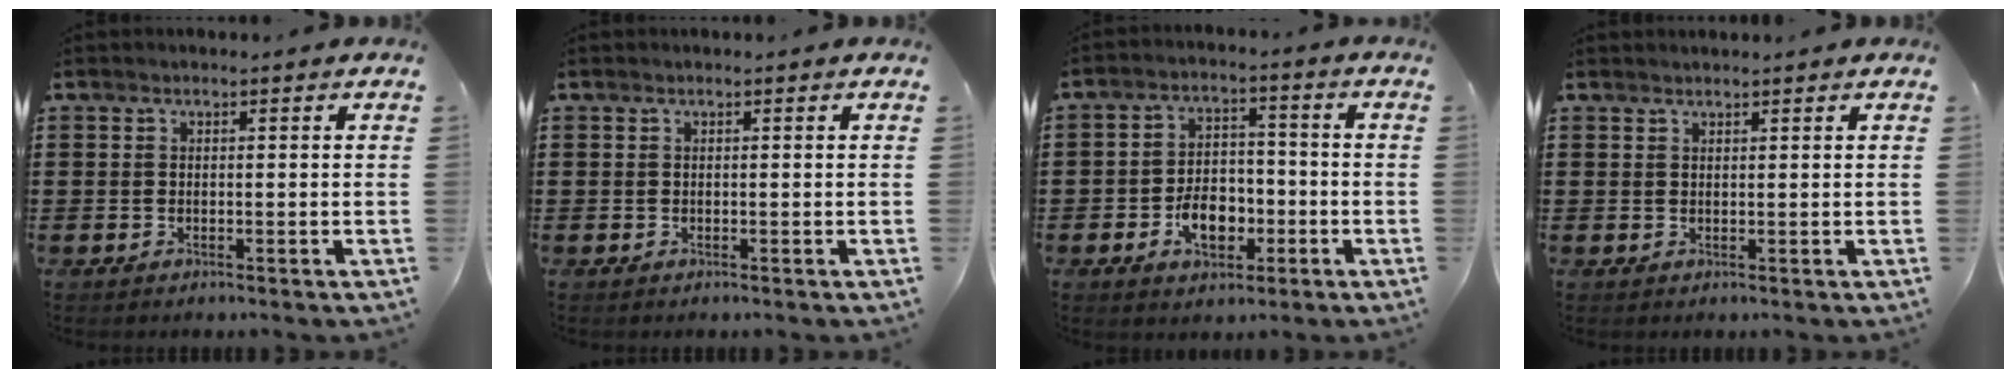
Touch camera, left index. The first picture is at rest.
{"total": 0.0}
{"total": 6.1, "force": [-2.4, 3.9, 4.1], "torque": [-0.055, 0.007, -0.045]}
{"total": 0.8, "force": [0.8, -0.1, 0.1], "torque": [-0.002, -0.002, 0.017]}